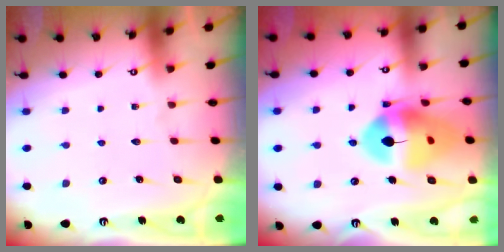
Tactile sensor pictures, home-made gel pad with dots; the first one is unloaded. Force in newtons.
{"total": 15.8, "press": 15.7, "slide": 1.8}